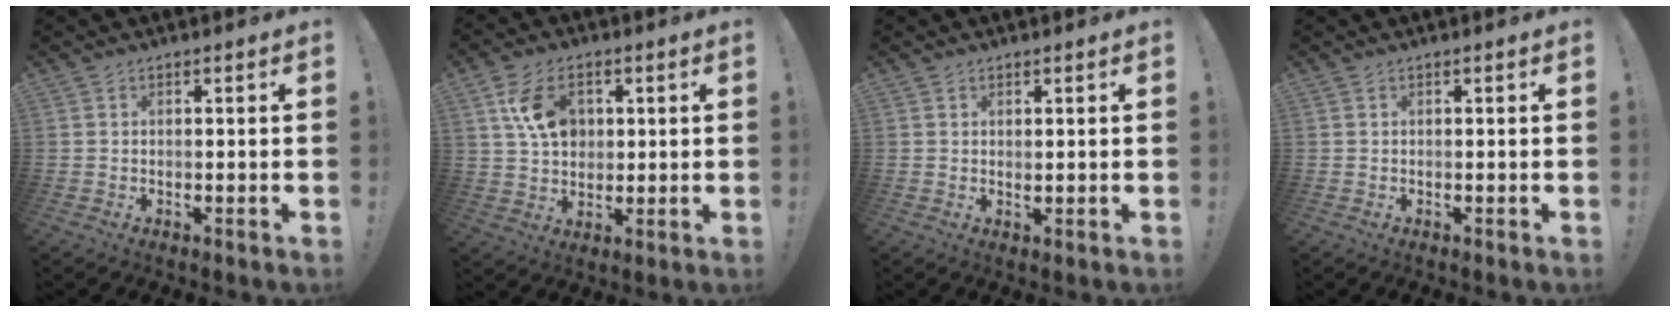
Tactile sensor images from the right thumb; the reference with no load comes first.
{"total": 11.7, "force": [4.0, 8.2, 7.3], "torque": [-0.115, -0.001, 0.076]}
{"total": 1.0, "force": [0.8, 0.4, 0.3], "torque": [0.010, -0.007, 0.013]}
{"total": 0.0}